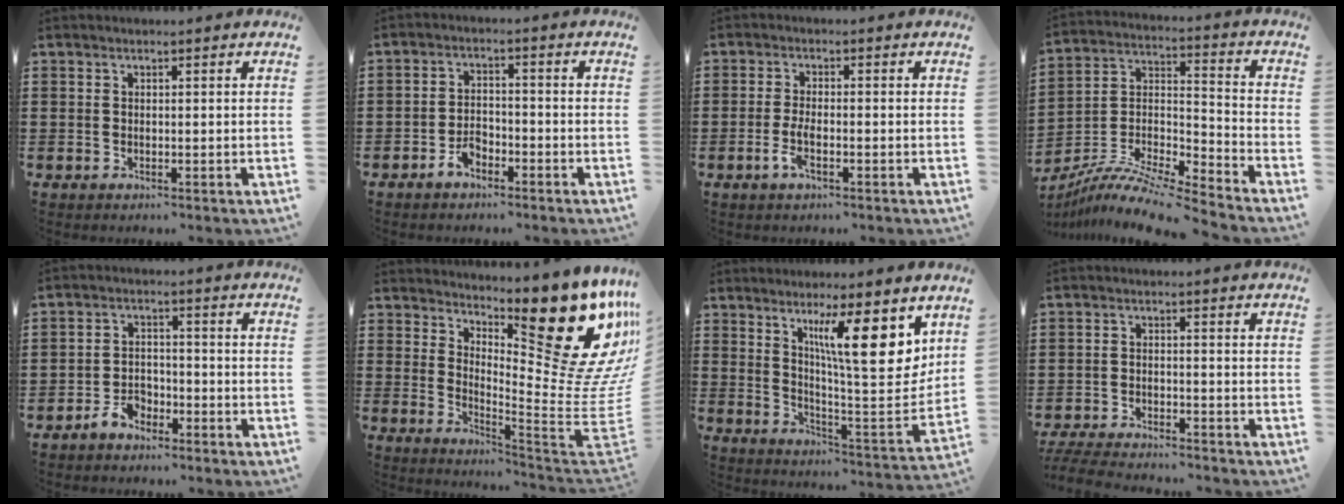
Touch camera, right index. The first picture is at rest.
{"total": 3.2, "force": [-2.4, 1.5, 1.3], "torque": [-0.026, 0.009, -0.049]}
{"total": 3.2, "force": [-1.4, 0.6, 2.8], "torque": [-0.063, -0.007, -0.027]}
{"total": 9.8, "force": [-8.9, 0.6, 3.9], "torque": [-0.078, 0.001, -0.182]}
{"total": 3.6, "force": [-2.8, 1.9, 1.2], "torque": [-0.032, 0.011, -0.059]}
{"total": 19.7, "force": [10.0, 6.8, 15.7], "torque": [-0.212, -0.080, 0.163]}
{"total": 12.7, "force": [6.8, 2.7, 10.4], "torque": [-0.173, -0.034, 0.108]}
{"total": 4.5, "force": [-4.5, 0.0, 0.6], "torque": [-0.024, -0.008, -0.093]}